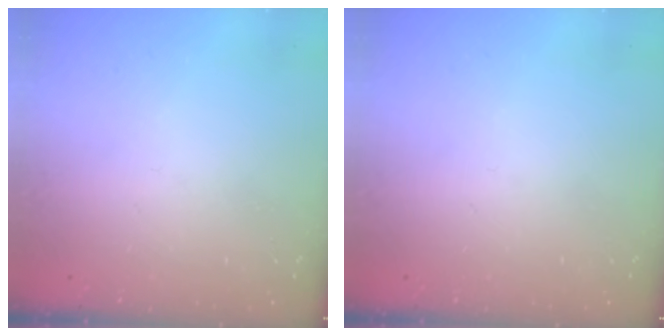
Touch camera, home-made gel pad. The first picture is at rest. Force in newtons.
{"total": 0.0}